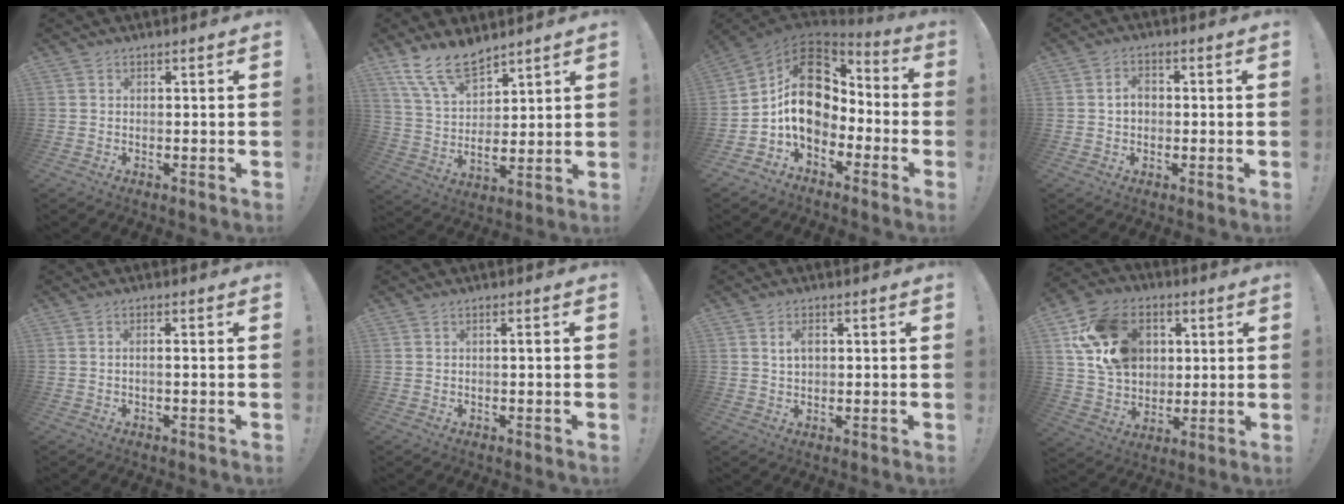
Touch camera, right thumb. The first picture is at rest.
{"total": 13.9, "force": [10.3, 6.3, 7.0], "torque": [-0.135, -0.061, 0.196]}
{"total": 16.8, "force": [1.6, 12.2, 11.4], "torque": [-0.174, 0.007, 0.037]}
{"total": 3.7, "force": [0.2, 2.7, 2.5], "torque": [-0.034, 0.003, 0.000]}
{"total": 1.6, "force": [-0.7, 0.0, 1.4], "torque": [-0.029, 0.003, -0.013]}
{"total": 0.9, "force": [0.0, -0.1, 0.9], "torque": [-0.015, -0.001, -0.003]}
{"total": 3.3, "force": [1.2, 1.7, 2.5], "torque": [-0.037, -0.002, 0.017]}
{"total": 19.5, "force": [6.4, 15.2, 10.5], "torque": [-0.162, -0.007, 0.130]}